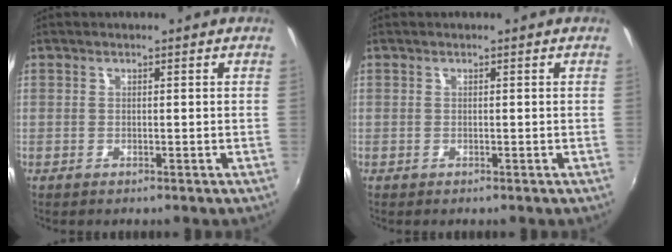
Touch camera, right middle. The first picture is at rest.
{"total": 0.0}